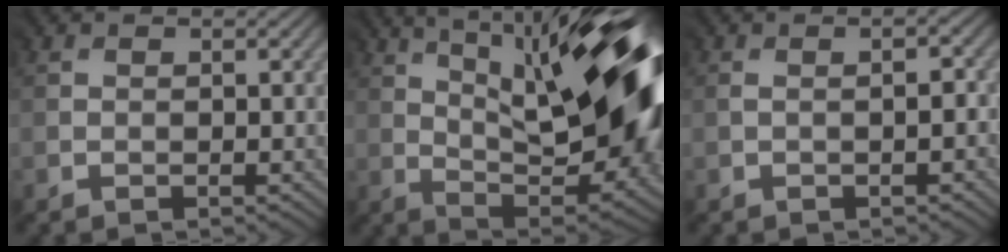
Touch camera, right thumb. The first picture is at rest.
{"total": 20.0, "force": [5.6, 8.0, 17.4], "torque": [-0.229, 0.025, 0.077]}
{"total": 1.4, "force": [-0.7, -0.1, 1.2], "torque": [-0.018, 0.002, -0.007]}